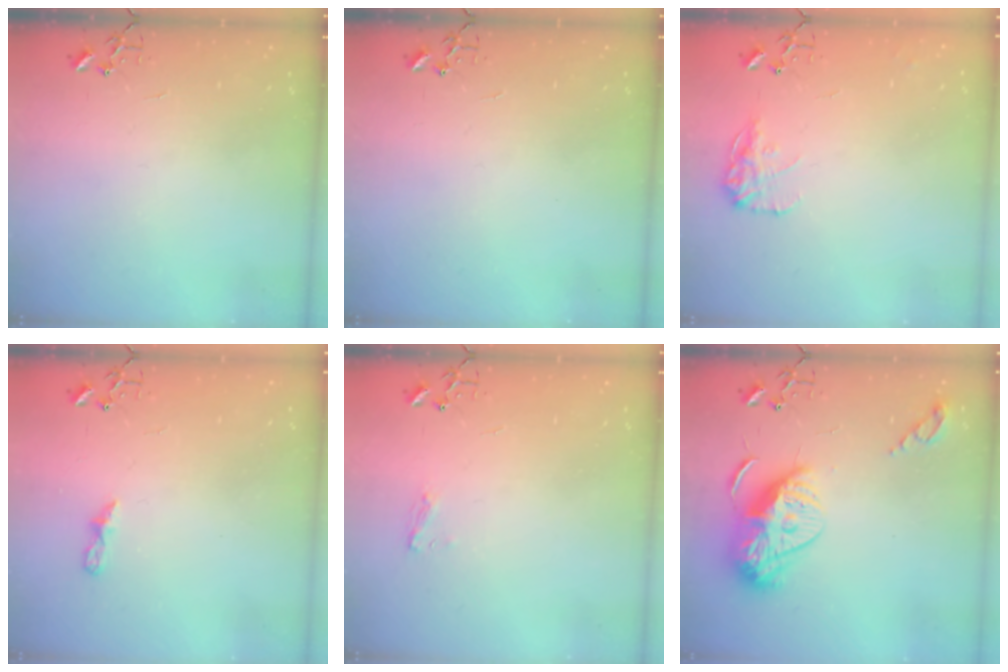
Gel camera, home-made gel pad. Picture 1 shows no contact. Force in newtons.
{"total": 0.0}
{"total": 10.9, "press": 10.9, "slide": 0.4}
{"total": 5.3, "press": 5.3, "slide": 0.6}
{"total": 5.7, "press": 5.7, "slide": 0.7}
{"total": 16.0, "press": 16.0, "slide": 0.9}